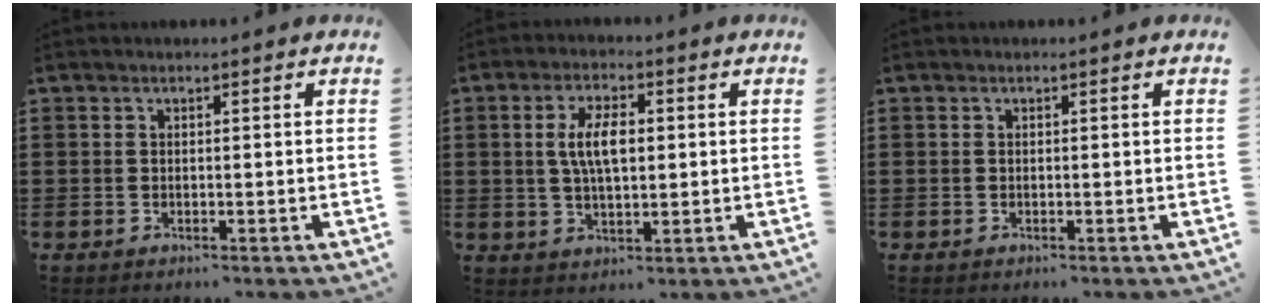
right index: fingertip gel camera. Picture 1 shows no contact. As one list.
[{"total": 6.3, "force": [0.8, 2.6, 5.7], "torque": [-0.114, 0.010, 0.011]}, {"total": 0.0}]